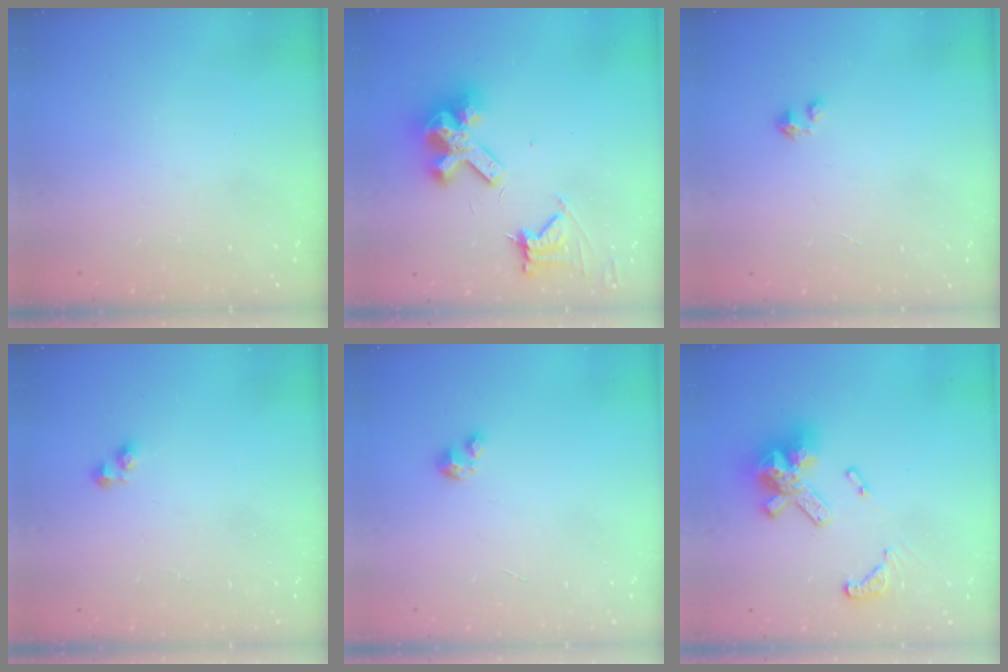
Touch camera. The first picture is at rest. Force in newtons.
{"total": 12.3, "press": 12.2, "slide": 1.6}
{"total": 0.5, "press": 0.5, "slide": 0.2}
{"total": 2.0, "press": 2.0, "slide": 0.5}
{"total": 2.0, "press": 2.0, "slide": 0.2}
{"total": 16.9, "press": 16.7, "slide": 2.3}